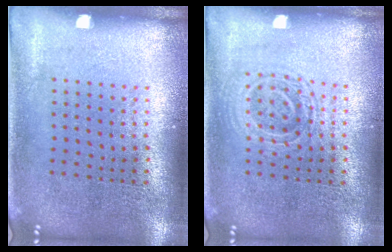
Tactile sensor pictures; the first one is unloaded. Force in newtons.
{"total": 1.3, "press": 1.2, "slide": 0.3}